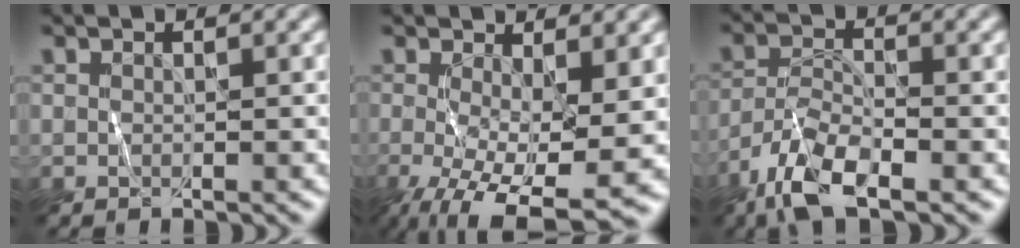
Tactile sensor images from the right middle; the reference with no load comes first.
{"total": 9.4, "force": [-2.9, 3.6, 8.2], "torque": [-0.151, -0.028, -0.038]}
{"total": 5.9, "force": [-4.2, 1.9, 3.8], "torque": [-0.078, -0.002, -0.085]}